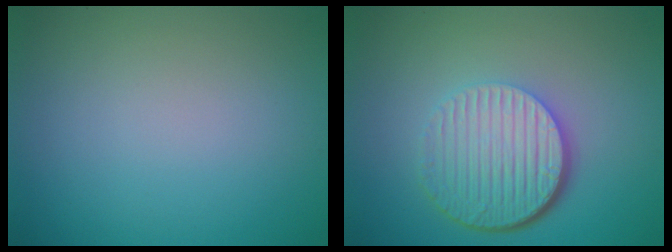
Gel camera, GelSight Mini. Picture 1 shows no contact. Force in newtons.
{"total": 6.3, "press": 4.3, "slide": 4.6}